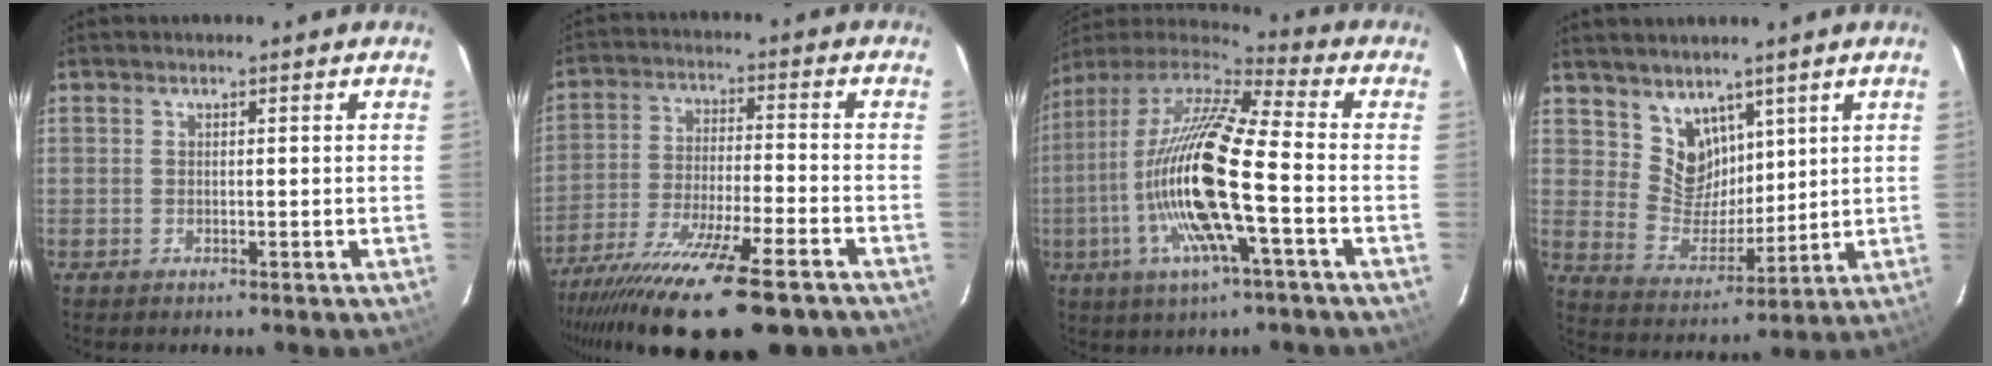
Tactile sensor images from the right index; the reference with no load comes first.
{"total": 22.2, "force": [-17.1, 3.9, 13.6], "torque": [-0.264, -0.065, -0.280]}
{"total": 20.5, "force": [-4.4, 3.1, 19.8], "torque": [-0.368, -0.021, -0.093]}
{"total": 8.4, "force": [5.5, 6.0, 2.1], "torque": [-0.033, 0.000, 0.119]}